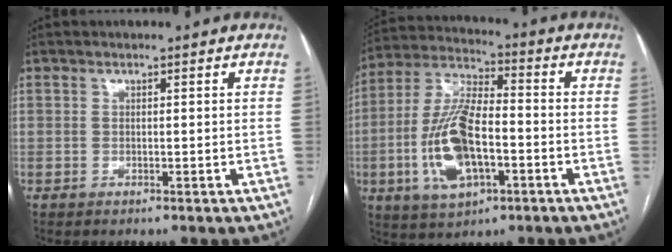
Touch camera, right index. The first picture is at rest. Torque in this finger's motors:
{"motor_torque": [2.14, 0.00, 1.06, 0.21]}